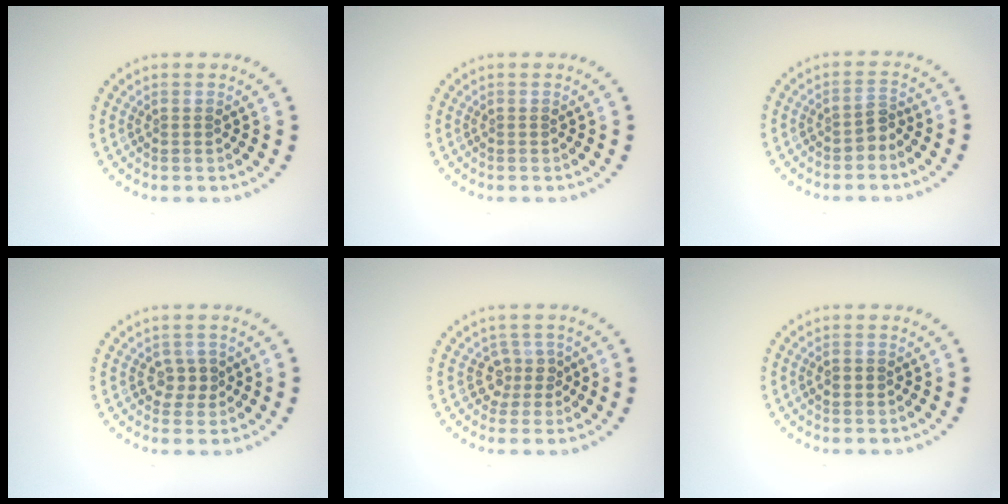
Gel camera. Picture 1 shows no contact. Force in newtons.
{"total": 0.0}
{"total": 1.4, "press": 1.2, "slide": 0.7}
{"total": 1.8, "press": 1.7, "slide": 0.6}
{"total": 2.2, "press": 1.6, "slide": 1.5}
{"total": 1.4, "press": 1.4, "slide": 0.1}